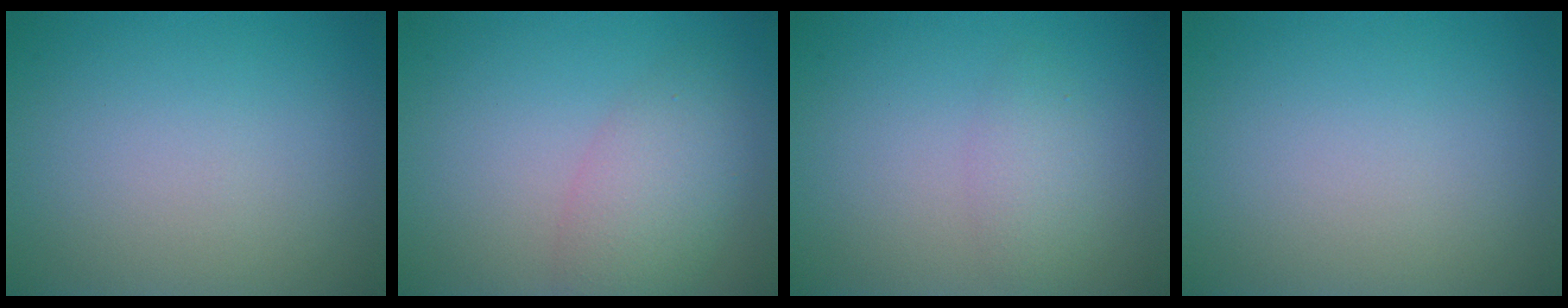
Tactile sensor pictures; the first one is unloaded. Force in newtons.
{"total": 4.0, "press": 4.0, "slide": 0.2}
{"total": 1.9, "press": 1.9, "slide": 0.1}
{"total": 0.0}